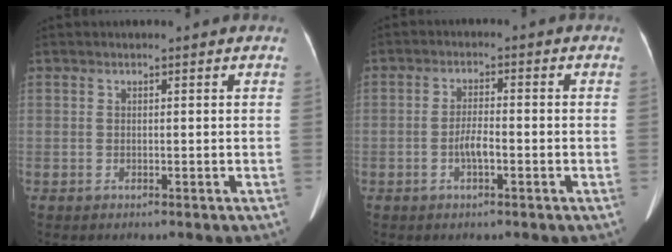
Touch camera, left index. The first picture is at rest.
{"total": 3.3, "force": [-1.2, 0.8, 2.9], "torque": [-0.059, 0.006, -0.021]}